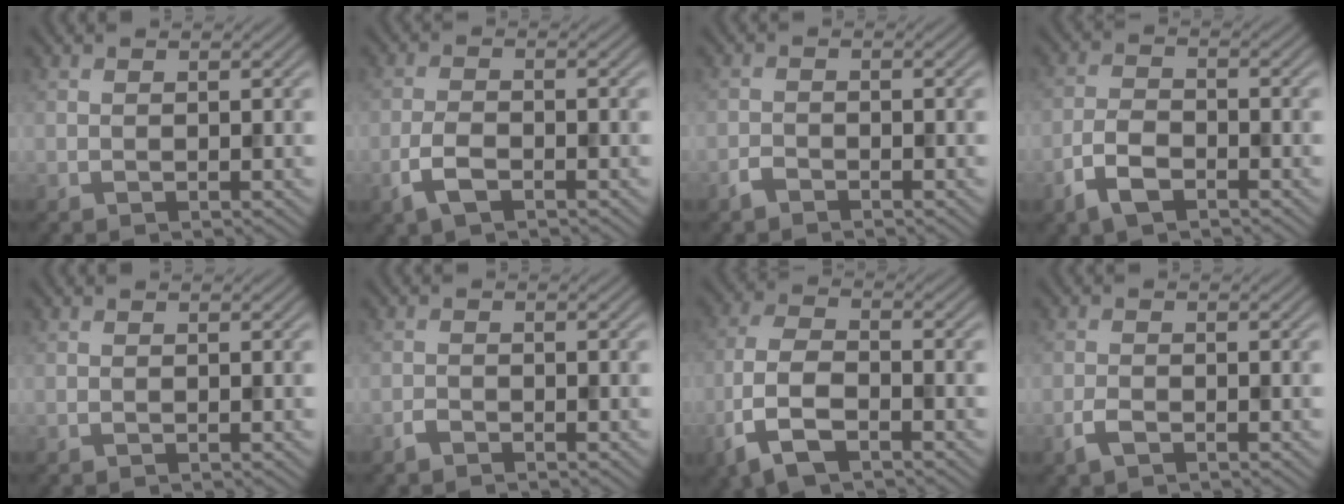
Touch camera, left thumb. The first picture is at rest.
{"total": 3.6, "force": [-2.0, 1.5, 2.5], "torque": [-0.059, -0.002, -0.044]}
{"total": 1.5, "force": [-1.3, 0.5, 0.6], "torque": [-0.013, 0.000, -0.031]}
{"total": 4.6, "force": [-2.8, 2.1, 3.0], "torque": [-0.064, -0.003, -0.065]}
{"total": 0.0}
{"total": 1.2, "force": [-1.1, 0.4, 0.5], "torque": [-0.009, 0.000, -0.024]}
{"total": 8.1, "force": [-4.3, 3.6, 5.9], "torque": [-0.139, -0.006, -0.097]}
{"total": 2.1, "force": [-1.3, 0.8, 1.3], "torque": [-0.032, -0.002, -0.031]}